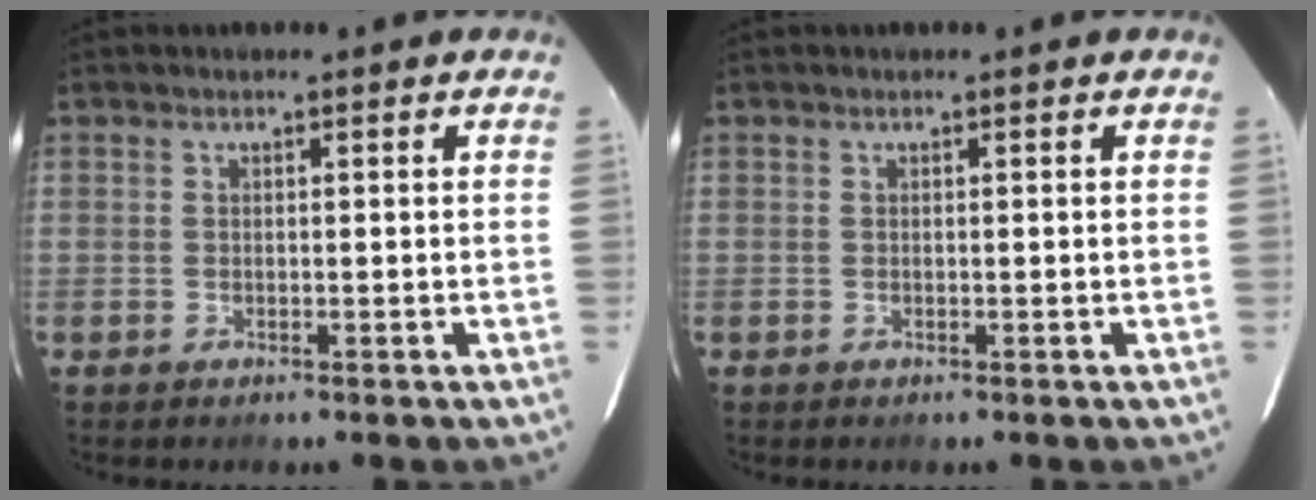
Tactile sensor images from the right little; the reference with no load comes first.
{"total": 0.0}